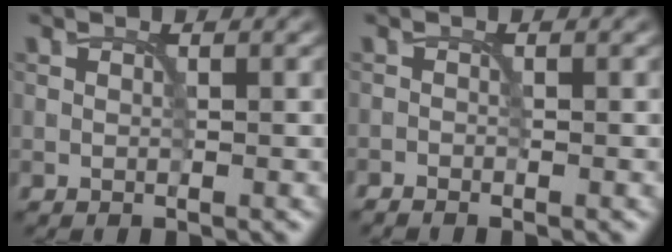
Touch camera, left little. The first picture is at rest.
{"total": 0.6, "force": [-0.6, 0.0, 0.1], "torque": [0.002, -0.001, -0.013]}